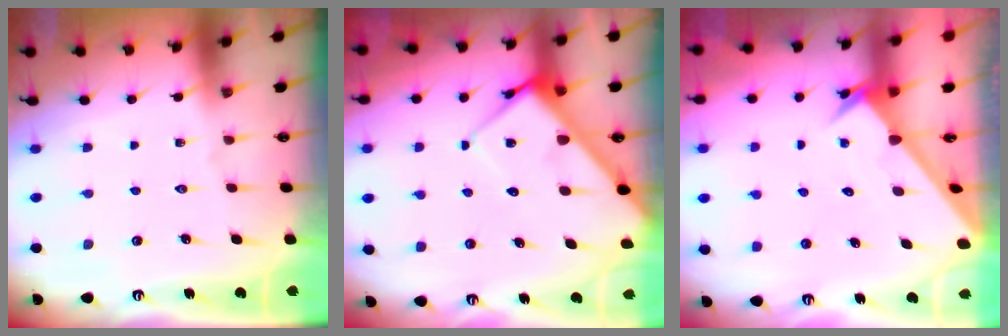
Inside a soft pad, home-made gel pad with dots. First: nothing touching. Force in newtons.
{"total": 7.1, "press": 7.1, "slide": 0.7}
{"total": 2.9, "press": 2.9, "slide": 0.1}